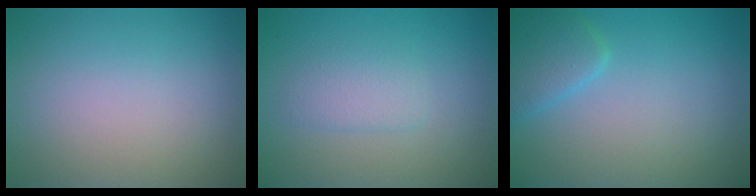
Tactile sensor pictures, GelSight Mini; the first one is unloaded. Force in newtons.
{"total": 1.8, "press": 1.8, "slide": 0.1}
{"total": 2.6, "press": 2.6, "slide": 0.2}